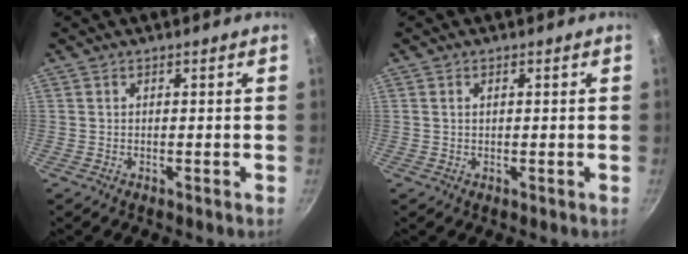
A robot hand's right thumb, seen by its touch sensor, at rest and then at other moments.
{"total": 0.8, "force": [0.2, 0.4, 0.6], "torque": [-0.008, 0.004, 0.003]}